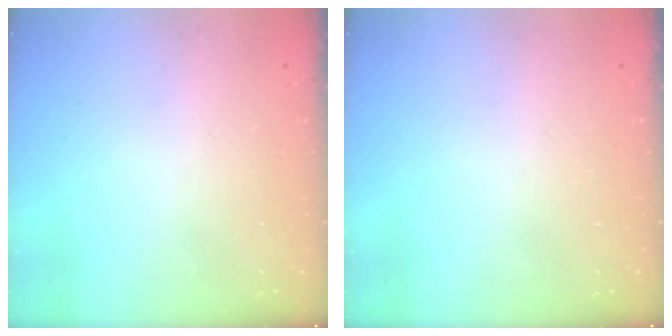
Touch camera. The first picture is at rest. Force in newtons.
{"total": 0.0}